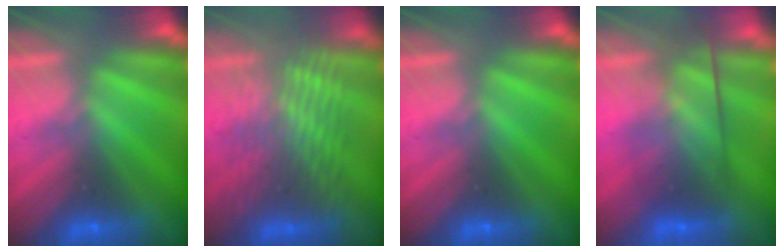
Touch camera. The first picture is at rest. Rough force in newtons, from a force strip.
{"total": 3.2}
{"total": 0.0}
{"total": 3.8}